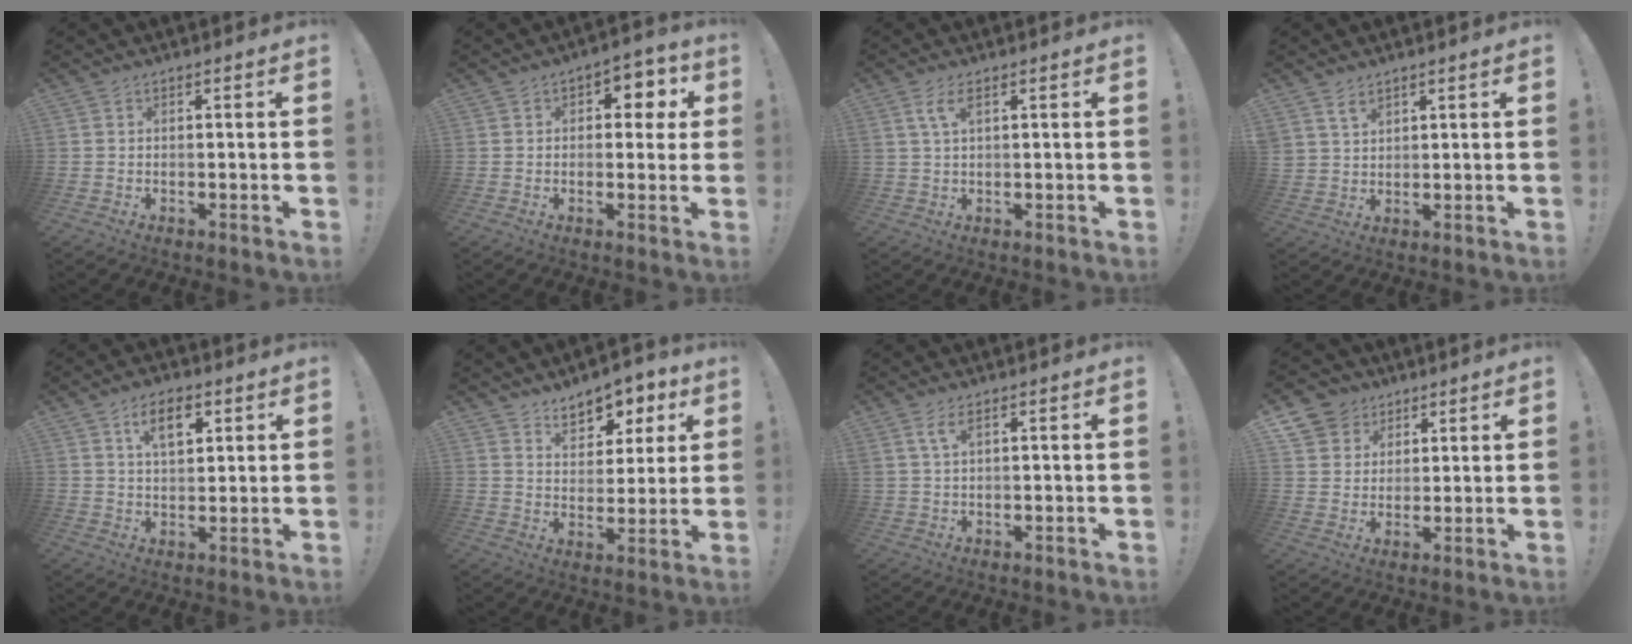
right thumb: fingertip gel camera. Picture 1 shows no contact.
{"total": 5.4, "force": [1.7, 4.0, 3.2], "torque": [-0.025, -0.008, 0.024]}
{"total": 4.1, "force": [1.8, 1.2, 3.5], "torque": [-0.066, 0.000, 0.031]}
{"total": 4.0, "force": [2.9, 2.4, 1.5], "torque": [-0.025, -0.015, 0.054]}
{"total": 8.2, "force": [4.1, 4.1, 5.8], "torque": [-0.084, -0.007, 0.069]}
{"total": 8.7, "force": [6.2, 5.4, 3.0], "torque": [-0.033, -0.045, 0.116]}
{"total": 3.5, "force": [1.7, 0.8, 3.0], "torque": [-0.055, 0.000, 0.029]}
{"total": 8.5, "force": [4.6, 7.0, 1.5], "torque": [-0.019, -0.033, 0.094]}